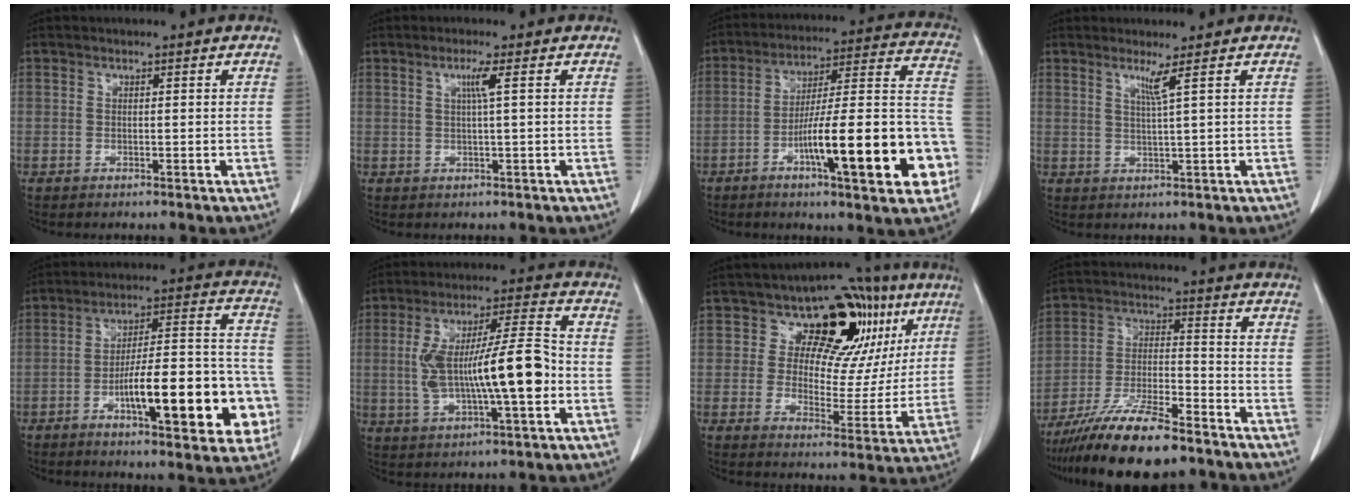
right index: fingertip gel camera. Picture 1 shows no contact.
{"total": 2.3, "force": [0.7, -0.6, 2.1], "torque": [-0.043, 0.000, 0.014]}
{"total": 21.6, "force": [-7.8, 2.9, 20.0], "torque": [-0.247, 0.017, -0.110]}
{"total": 2.4, "force": [1.3, -1.1, 1.7], "torque": [-0.038, -0.014, 0.030]}
{"total": 20.0, "force": [-6.7, 4.7, 18.3], "torque": [-0.221, 0.034, -0.084]}
{"total": 14.7, "force": [-1.5, 2.5, 14.4], "torque": [-0.265, 0.019, -0.019]}
{"total": 14.4, "force": [6.8, 9.0, 8.9], "torque": [-0.083, 0.024, 0.095]}
{"total": 15.2, "force": [-11.8, 2.8, 9.1], "torque": [-0.177, -0.018, -0.209]}